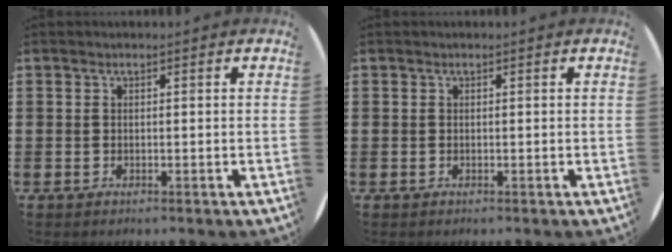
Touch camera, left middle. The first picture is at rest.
{"total": 0.0}